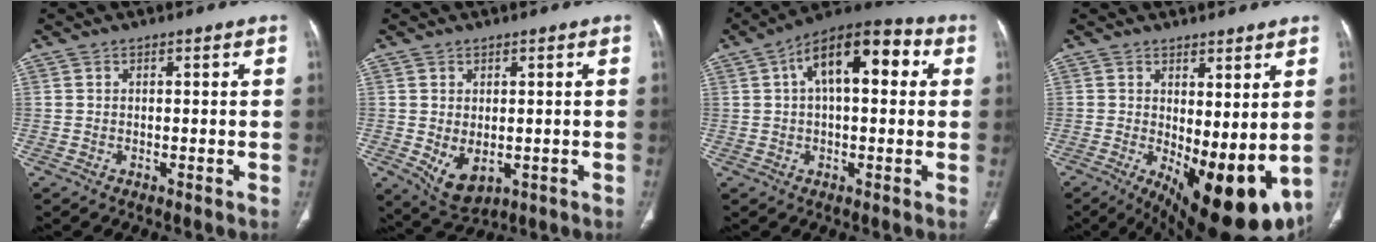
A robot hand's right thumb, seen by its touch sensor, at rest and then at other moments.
{"total": 6.3, "force": [-0.9, 4.0, 4.7], "torque": [-0.072, -0.010, 0.005]}
{"total": 14.9, "force": [3.9, 7.1, 12.5], "torque": [-0.175, 0.033, 0.053]}
{"total": 16.2, "force": [-1.6, 6.7, 14.7], "torque": [-0.214, -0.030, 0.002]}